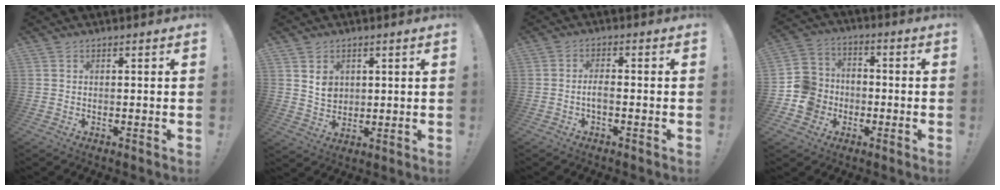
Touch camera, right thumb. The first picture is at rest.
{"total": 5.4, "force": [2.6, 4.4, 1.8], "torque": [-0.024, -0.013, 0.049]}
{"total": 2.9, "force": [-1.0, 0.9, 2.6], "torque": [-0.058, 0.000, -0.022]}
{"total": 11.9, "force": [-4.1, 10.5, 3.6], "torque": [-0.073, 0.044, -0.069]}